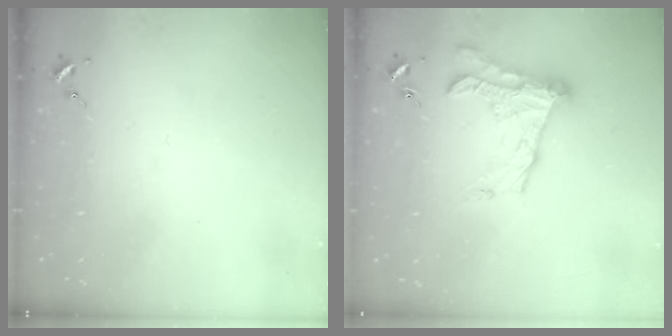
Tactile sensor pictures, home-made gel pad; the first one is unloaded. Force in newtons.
{"total": 16.1, "press": 16.0, "slide": 0.9}